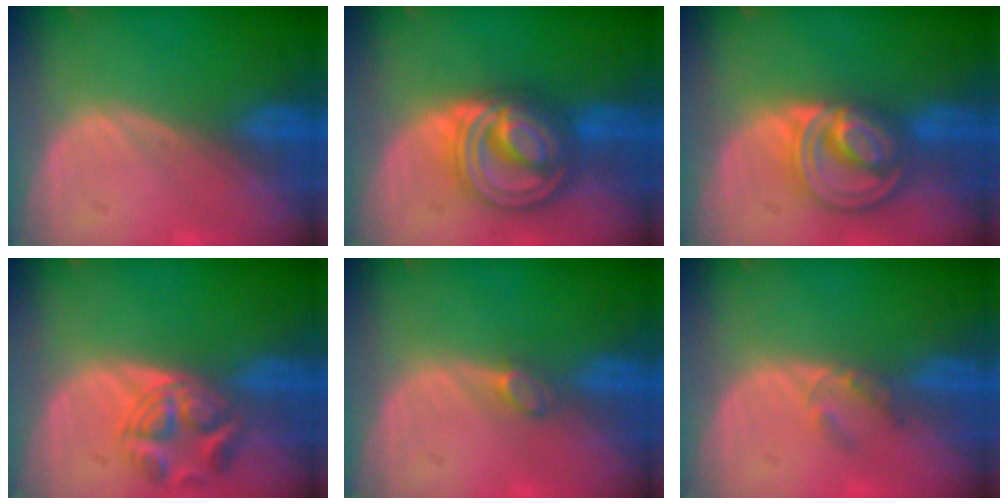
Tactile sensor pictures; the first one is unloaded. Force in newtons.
{"total": 9.2, "press": 9.2, "slide": 0.7}
{"total": 8.8, "press": 7.4, "slide": 4.6}
{"total": 5.4, "press": 5.4, "slide": 0.5}
{"total": 1.4, "press": 1.4, "slide": 0.2}
{"total": 2.3, "press": 2.0, "slide": 1.1}